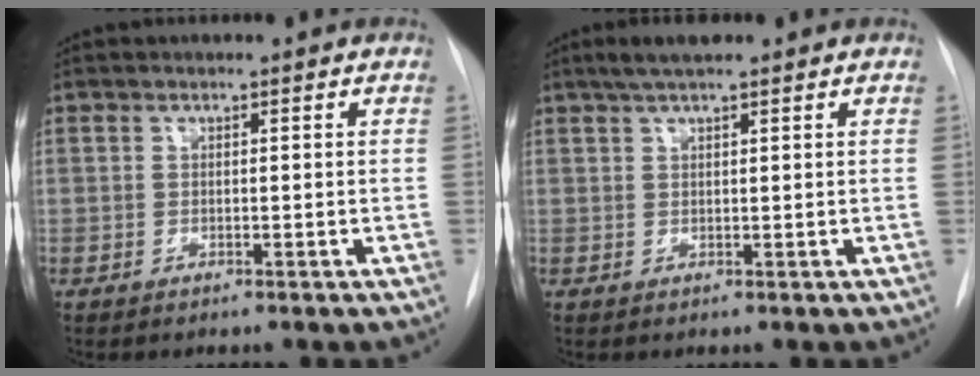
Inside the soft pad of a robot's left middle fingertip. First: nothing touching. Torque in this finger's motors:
{"motor_torque": [0.31, -0.27, 0.02, 0.02]}